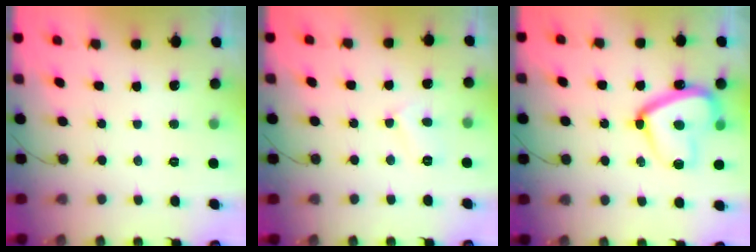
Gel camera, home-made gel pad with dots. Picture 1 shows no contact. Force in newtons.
{"total": 3.8, "press": 3.8, "slide": 0.3}
{"total": 15.5, "press": 15.4, "slide": 1.3}